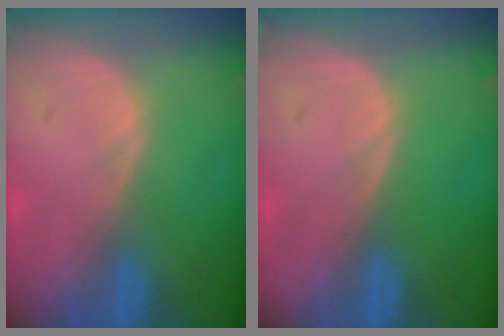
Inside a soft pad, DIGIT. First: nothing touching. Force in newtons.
{"total": 0.0}